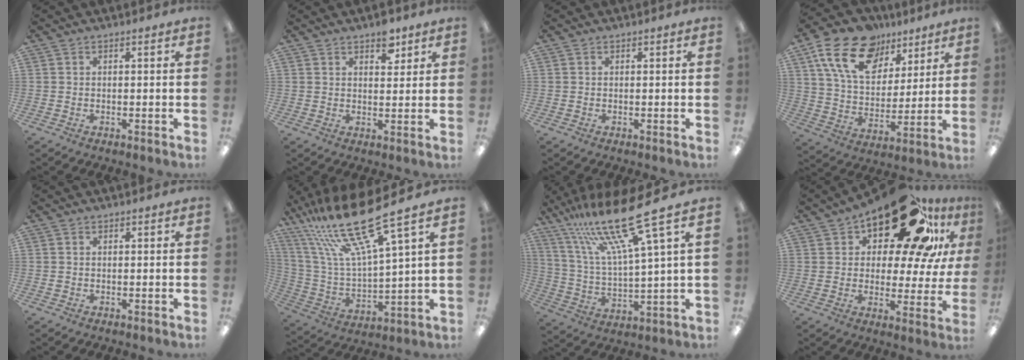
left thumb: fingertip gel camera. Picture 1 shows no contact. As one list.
[{"total": 5.2, "force": [3.5, 2.9, 2.5], "torque": [-0.011, -0.020, 0.055]}, {"total": 0.0}, {"total": 18.9, "force": [11.0, 11.8, 9.7], "torque": [-0.177, -0.040, 0.204]}, {"total": 0.7, "force": [0.0, 0.6, -0.3], "torque": [0.003, 0.006, -0.001]}, {"total": 22.4, "force": [16.7, 4.1, 14.3], "torque": [-0.307, -0.104, 0.277]}, {"total": 21.6, "force": [15.3, 2.7, 14.9], "torque": [-0.308, -0.092, 0.243]}, {"total": 24.0, "force": [15.6, 9.6, 15.5], "torque": [-0.226, -0.102, 0.254]}]